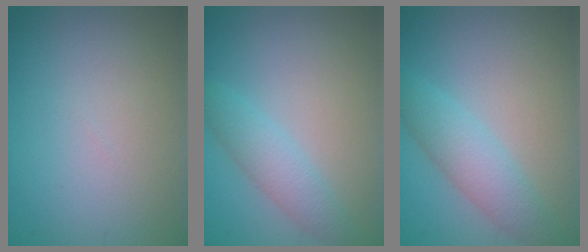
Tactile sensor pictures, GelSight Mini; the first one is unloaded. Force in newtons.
{"total": 2.8, "press": 2.8, "slide": 0.1}
{"total": 3.7, "press": 3.7, "slide": 0.2}